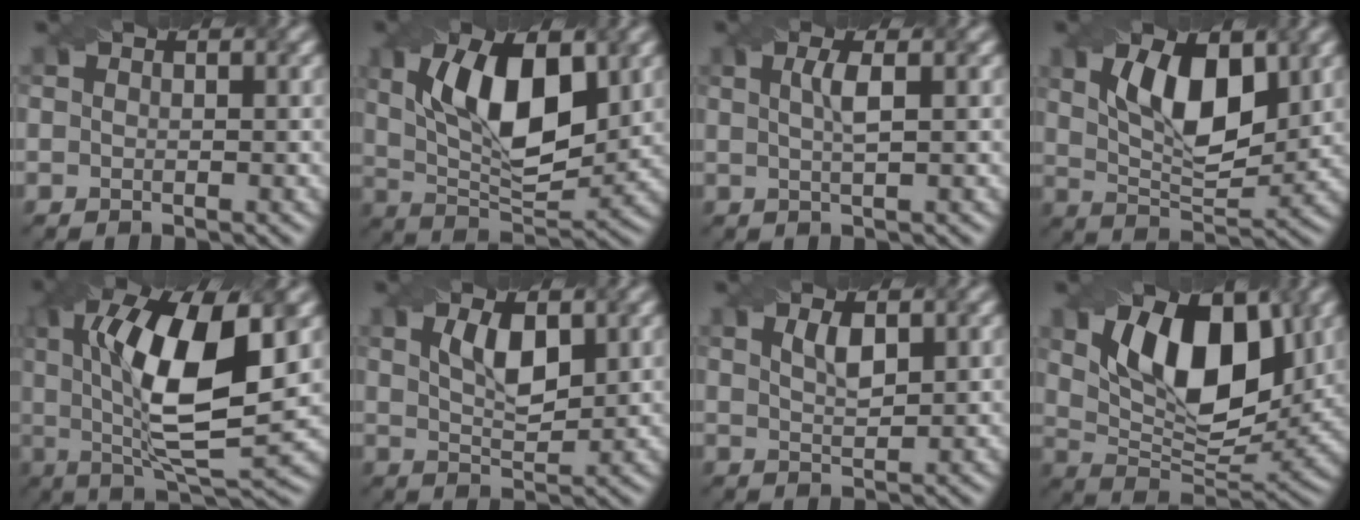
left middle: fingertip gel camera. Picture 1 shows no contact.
{"total": 10.5, "force": [2.8, 4.6, 9.0], "torque": [-0.149, 0.007, 0.043]}
{"total": 2.2, "force": [0.5, 0.5, 2.0], "torque": [-0.036, 0.004, 0.006]}
{"total": 8.0, "force": [2.6, 3.6, 6.6], "torque": [-0.115, 0.004, 0.046]}
{"total": 13.0, "force": [2.3, 4.4, 12.1], "torque": [-0.205, 0.003, 0.039]}
{"total": 4.0, "force": [1.7, 1.6, 3.2], "torque": [-0.064, 0.000, 0.033]}
{"total": 2.2, "force": [1.2, 0.7, 1.7], "torque": [-0.033, -0.001, 0.025]}
{"total": 11.4, "force": [3.9, 5.8, 9.0], "torque": [-0.144, -0.002, 0.064]}